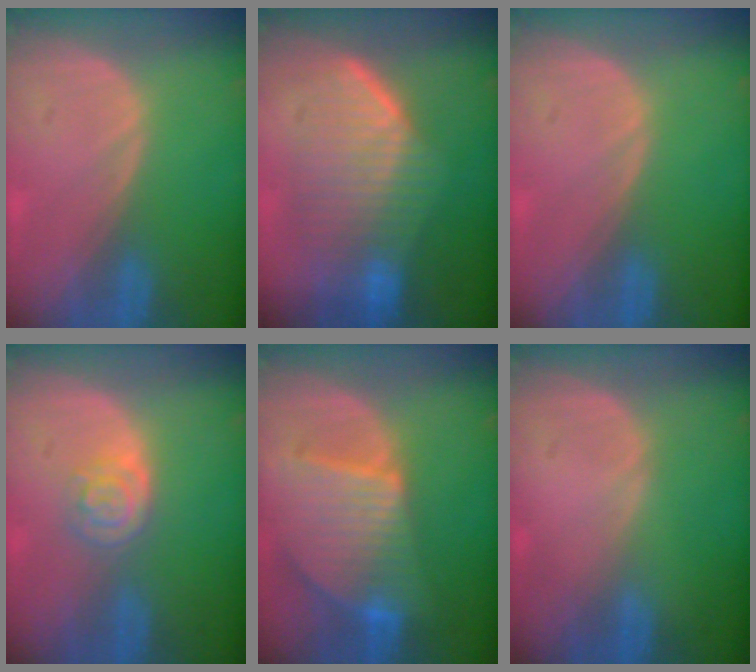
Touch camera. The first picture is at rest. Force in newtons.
{"total": 8.3, "press": 8.2, "slide": 1.4}
{"total": 0.0}
{"total": 3.7, "press": 3.6, "slide": 1.0}
{"total": 9.5, "press": 8.2, "slide": 4.7}
{"total": 0.0}